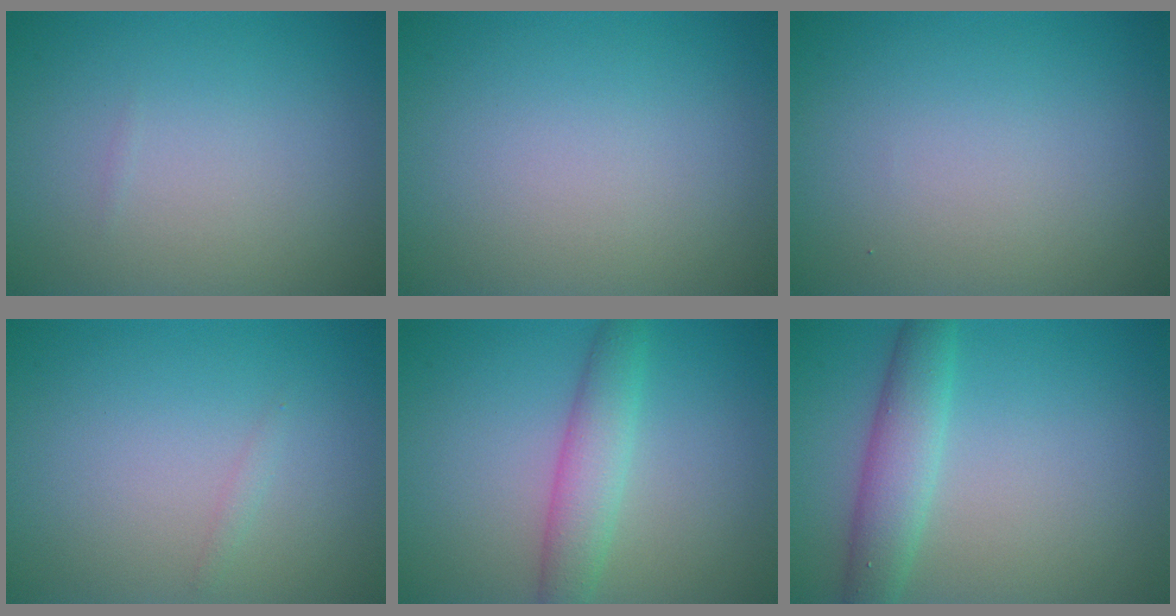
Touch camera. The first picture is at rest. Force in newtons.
{"total": 0.0}
{"total": 0.0}
{"total": 0.6, "press": 0.6, "slide": 0.0}
{"total": 4.4, "press": 4.4, "slide": 0.1}
{"total": 3.9, "press": 3.9, "slide": 0.1}